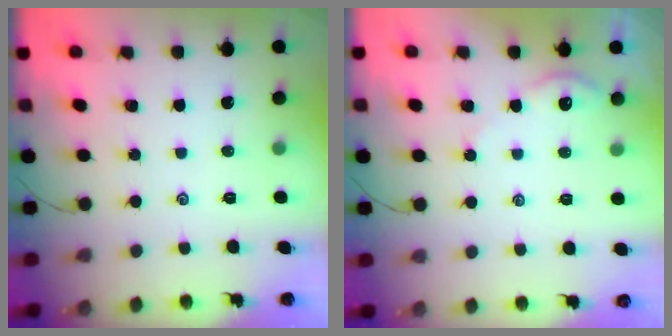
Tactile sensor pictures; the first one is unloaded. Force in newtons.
{"total": 2.4, "press": 2.4, "slide": 0.3}